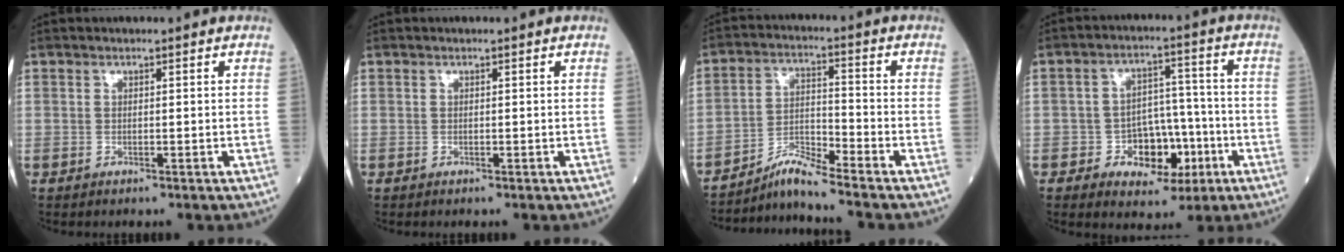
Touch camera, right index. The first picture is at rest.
{"total": 0.0}
{"total": 5.7, "force": [-5.4, -1.4, 1.4], "torque": [-0.032, -0.010, -0.099]}
{"total": 8.6, "force": [-3.0, 5.7, 5.7], "torque": [-0.079, 0.024, -0.039]}